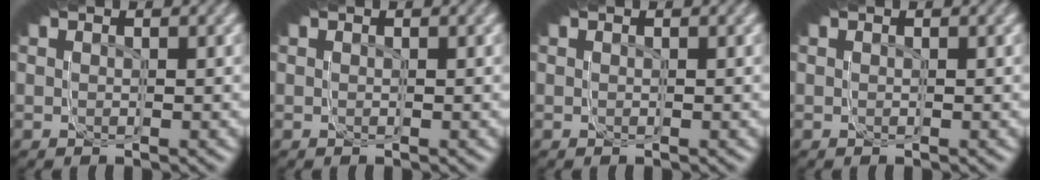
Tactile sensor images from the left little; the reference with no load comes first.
{"total": 0.0}
{"total": 0.0}
{"total": 0.0}